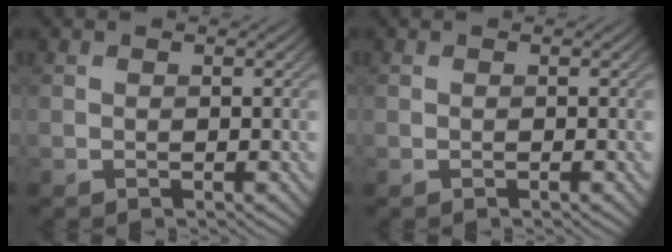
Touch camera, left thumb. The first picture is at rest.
{"total": 0.0}